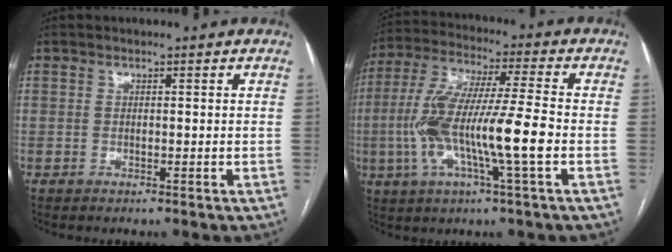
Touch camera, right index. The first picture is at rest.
{"total": 14.8, "force": [-3.0, 0.8, 14.5], "torque": [-0.294, 0.005, -0.060]}